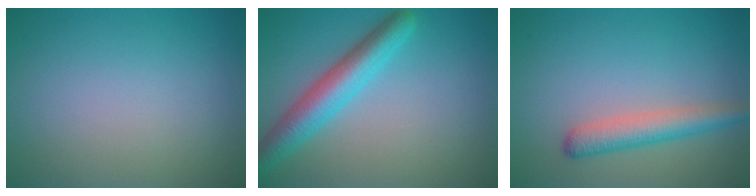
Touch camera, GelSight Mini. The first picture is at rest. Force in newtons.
{"total": 5.1, "press": 5.1, "slide": 0.2}
{"total": 3.3, "press": 3.3, "slide": 0.1}